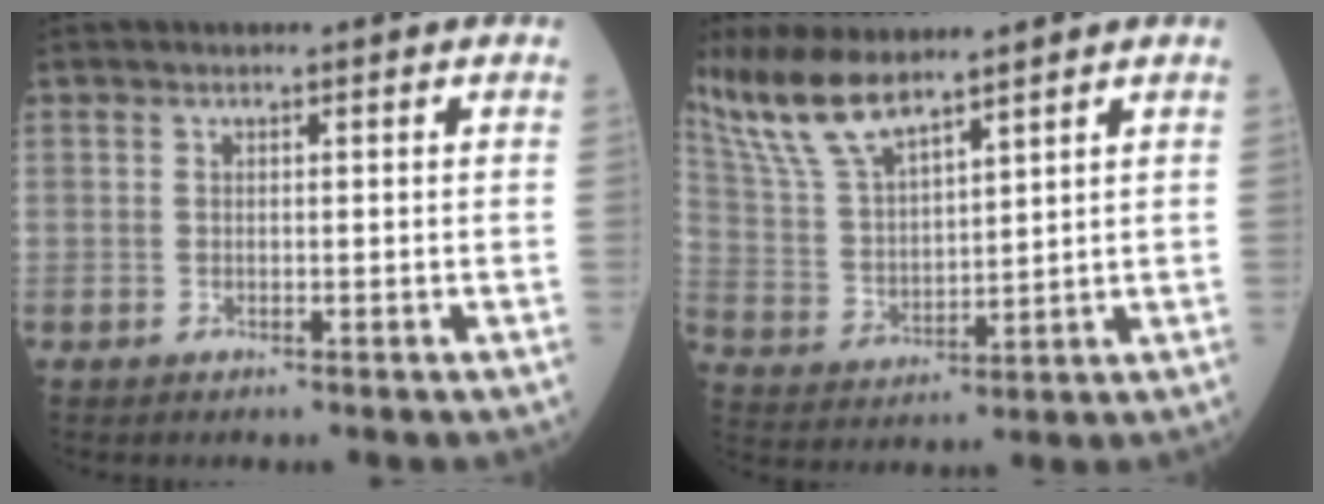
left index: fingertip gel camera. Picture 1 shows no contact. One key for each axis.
{"total": 10.0, "fx": 8.5, "fy": 1.7, "fz": 4.9, "tx": -0.120, "ty": 0.009, "tz": 0.180}